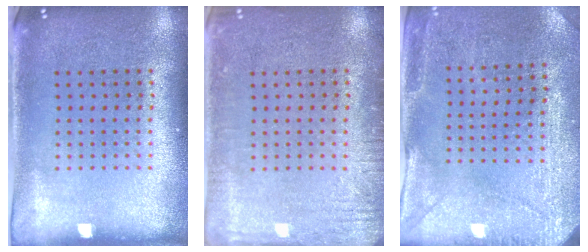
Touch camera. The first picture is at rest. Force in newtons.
{"total": 2.5, "press": 2.5, "slide": 0.3}
{"total": 2.8, "press": 2.7, "slide": 0.9}